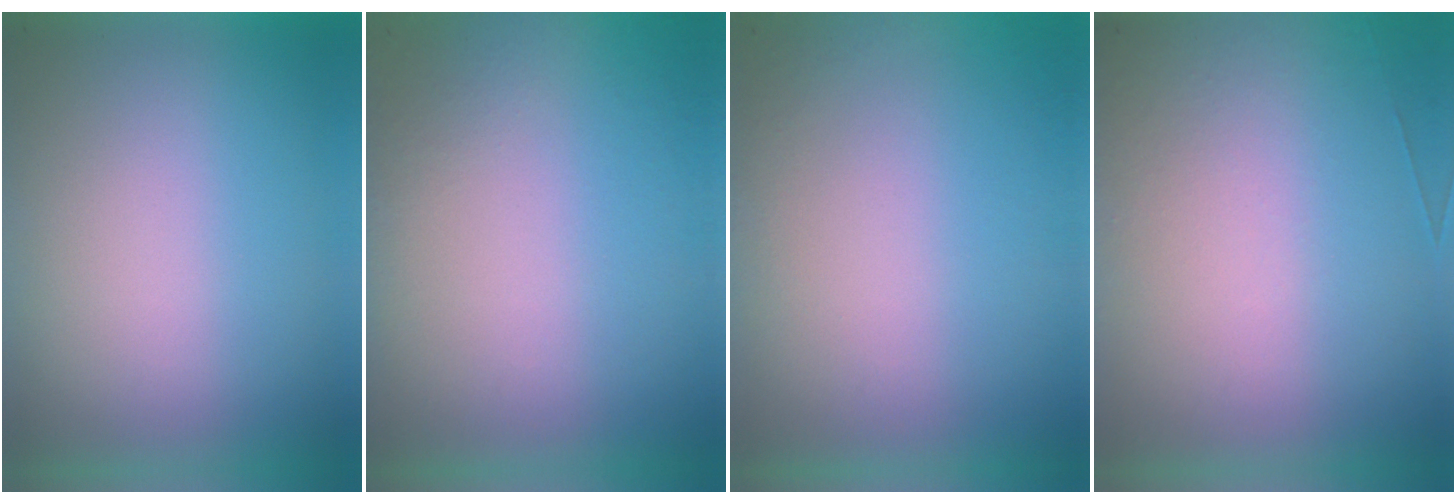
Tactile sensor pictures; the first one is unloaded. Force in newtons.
{"total": 8.0}
{"total": 4.9}
{"total": 4.6}